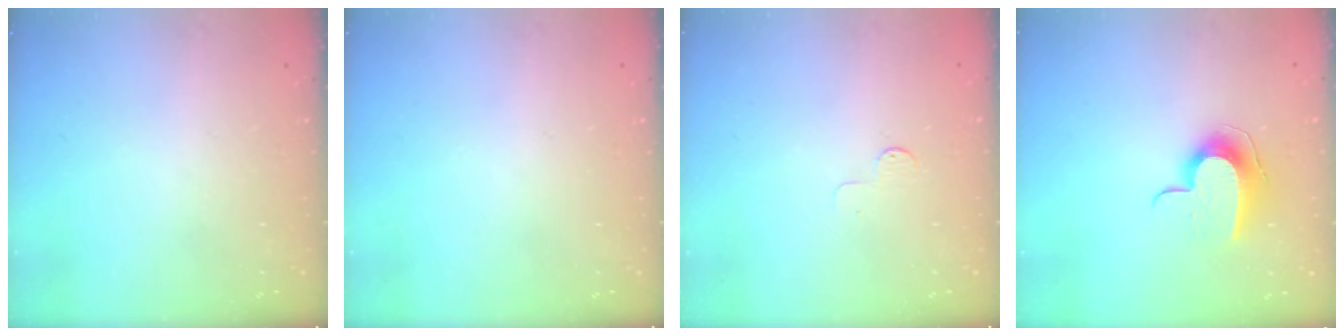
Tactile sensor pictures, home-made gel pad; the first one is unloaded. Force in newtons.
{"total": 0.0}
{"total": 2.7, "press": 2.7, "slide": 0.2}
{"total": 9.7, "press": 9.7, "slide": 0.2}